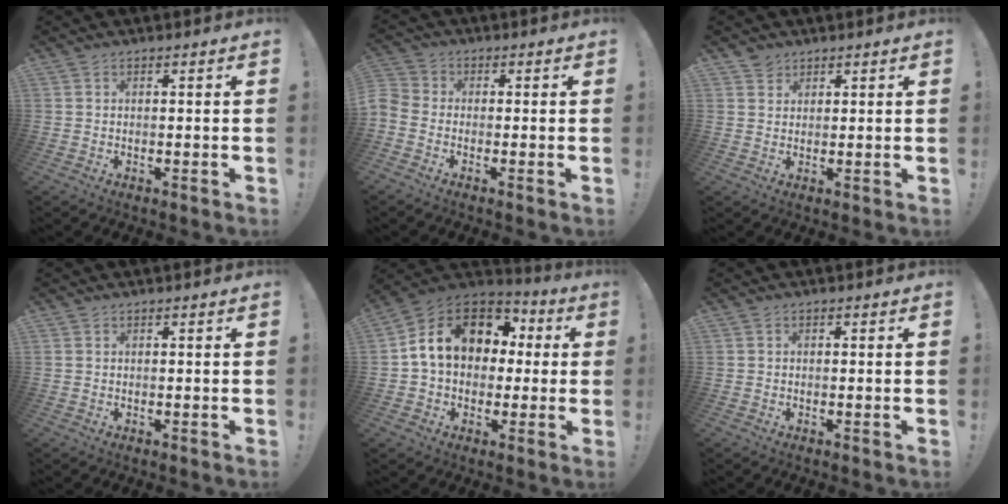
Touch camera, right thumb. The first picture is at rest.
{"total": 3.2, "force": [-1.8, 2.2, 1.6], "torque": [-0.041, 0.001, -0.034]}
{"total": 2.5, "force": [1.9, 1.6, 0.3], "torque": [-0.003, -0.009, 0.035]}
{"total": 0.0}
{"total": 16.3, "force": [4.0, 12.3, 9.8], "torque": [-0.150, 0.003, 0.079]}
{"total": 0.6, "force": [-0.4, 0.3, 0.2], "torque": [-0.004, 0.001, -0.008]}